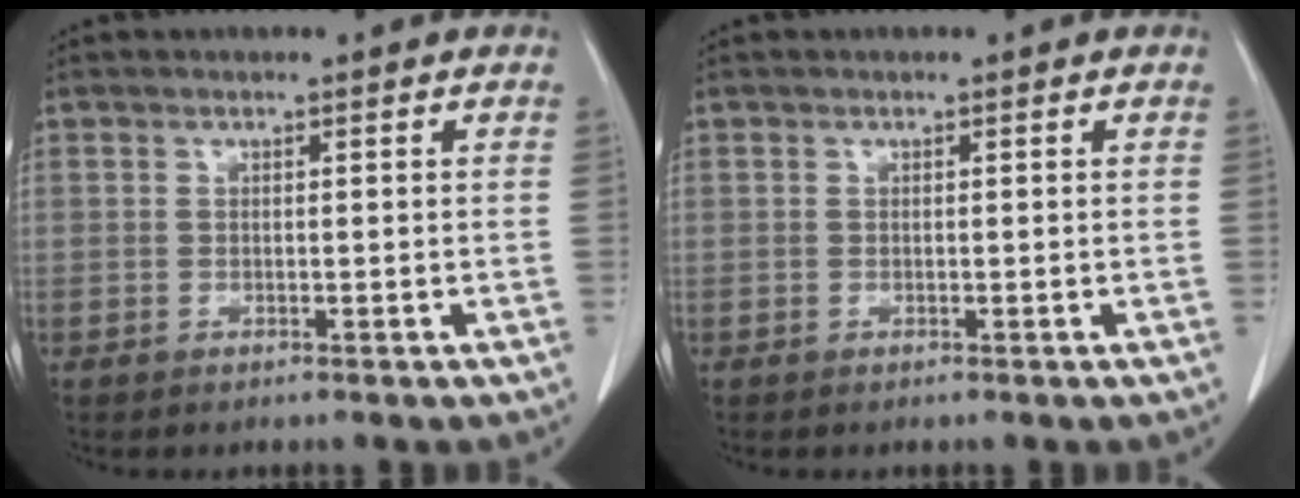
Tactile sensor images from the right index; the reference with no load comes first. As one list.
[{"total": 0.0}]